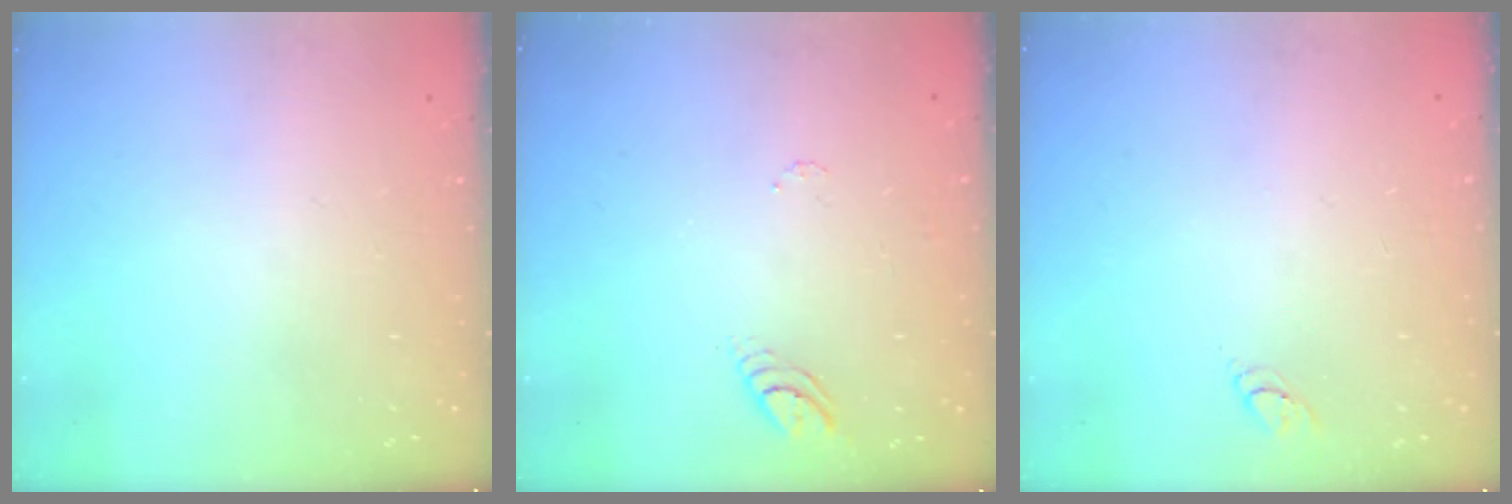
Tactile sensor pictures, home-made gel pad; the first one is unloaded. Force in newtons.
{"total": 4.0, "press": 4.0, "slide": 0.4}
{"total": 3.0, "press": 3.0, "slide": 0.3}